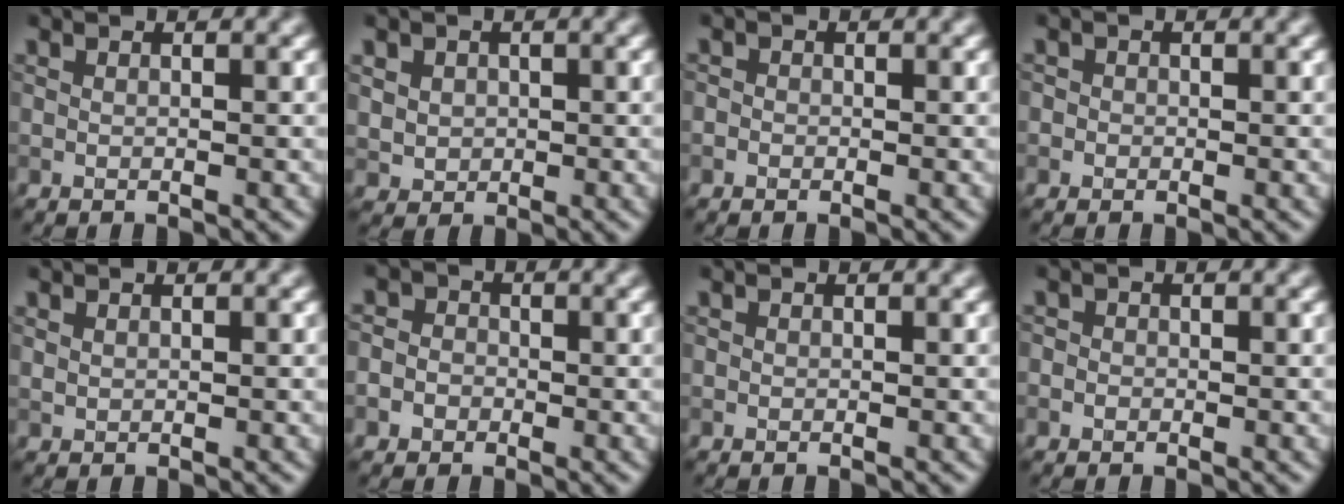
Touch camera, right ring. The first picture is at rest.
{"total": 2.8, "force": [0.7, 2.5, 1.0], "torque": [-0.026, 0.003, 0.022]}
{"total": 0.7, "force": [-0.2, 0.6, 0.1], "torque": [0.001, -0.004, -0.007]}
{"total": 0.7, "force": [-0.1, 0.7, 0.1], "torque": [0.004, -0.004, -0.004]}
{"total": 0.6, "force": [0.3, 0.5, 0.2], "torque": [-0.004, -0.003, 0.010]}
{"total": 3.8, "force": [-0.6, 3.5, 1.2], "torque": [0.010, 0.018, -0.044]}
{"total": 0.0}
{"total": 1.1, "force": [-0.1, 1.1, 0.3], "torque": [0.005, 0.000, -0.010]}